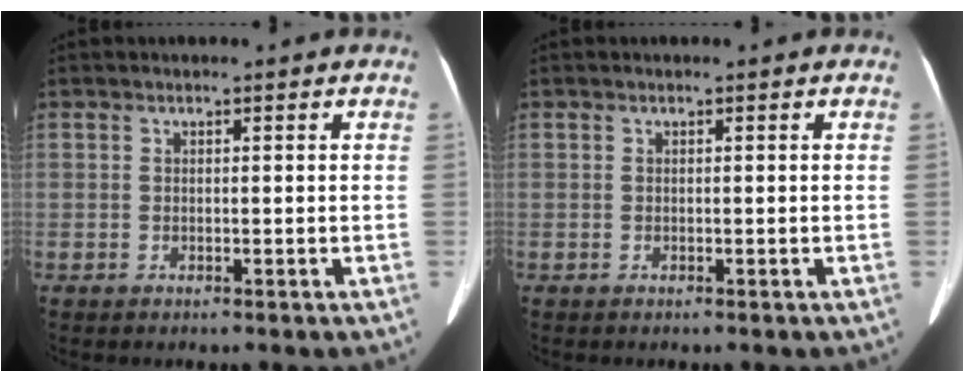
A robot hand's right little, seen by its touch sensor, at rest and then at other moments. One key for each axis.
{"total": 0.0}